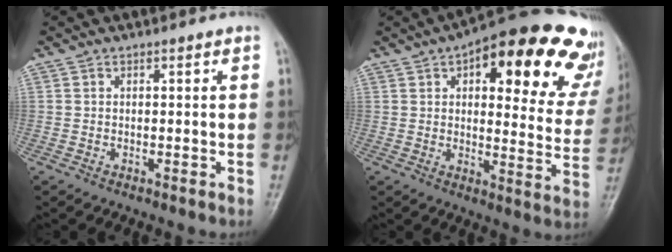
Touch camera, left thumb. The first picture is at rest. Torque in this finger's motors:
{"motor_torque": [1.15, 1.17, 1.64, -1.13, 0.12]}